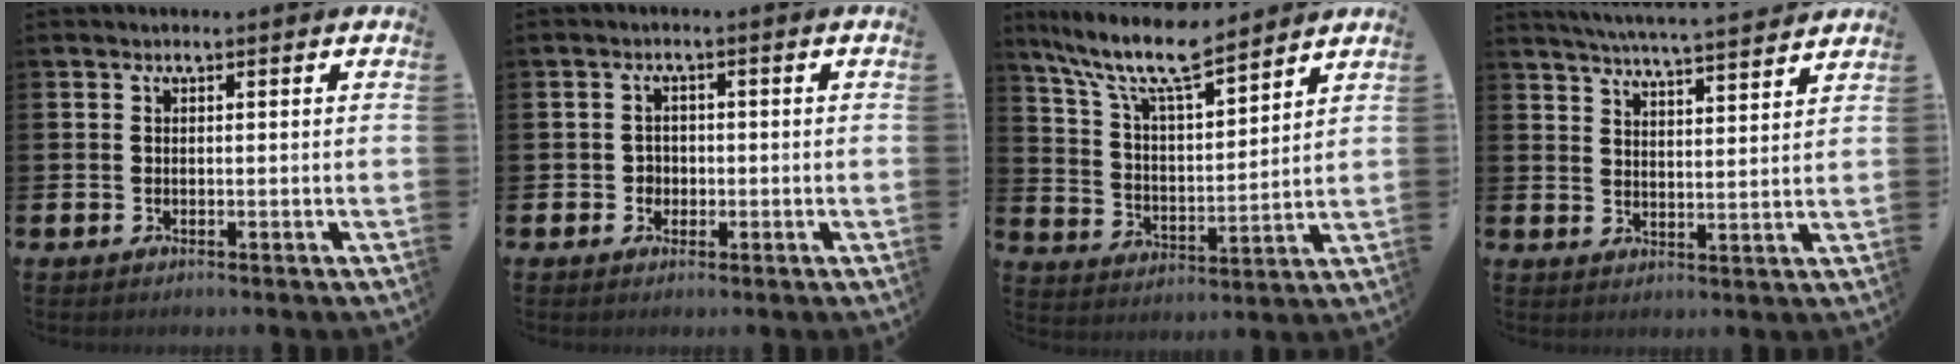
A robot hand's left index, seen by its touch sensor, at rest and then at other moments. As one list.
[{"total": 1.9, "force": [-0.4, 1.8, 0.3], "torque": [0.003, 0.001, -0.015]}, {"total": 10.7, "force": [9.1, 2.0, 5.2], "torque": [-0.126, -0.050, 0.158]}, {"total": 5.8, "force": [5.7, -0.4, 1.1], "torque": [-0.032, -0.042, 0.099]}]